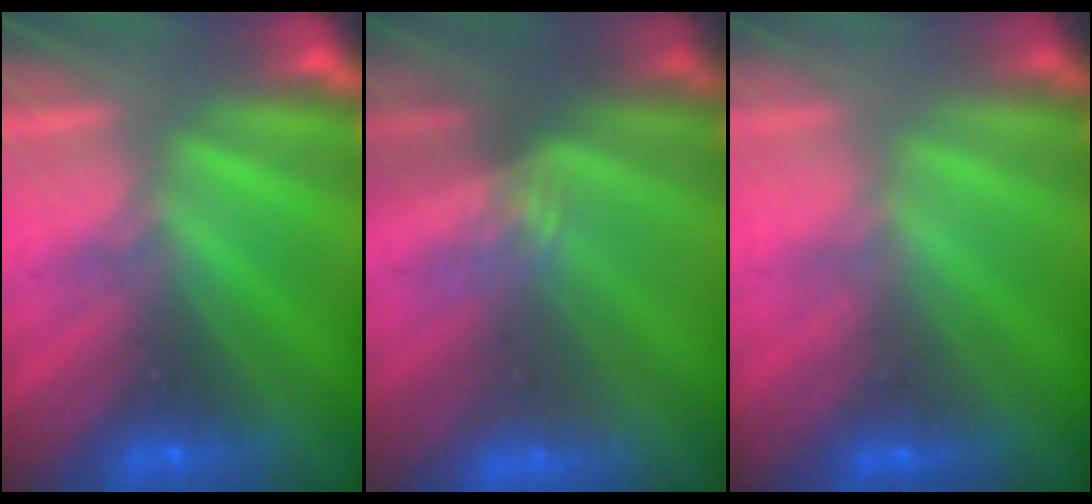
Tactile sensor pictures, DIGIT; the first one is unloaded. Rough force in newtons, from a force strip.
{"total": 3.0}
{"total": 1.2}